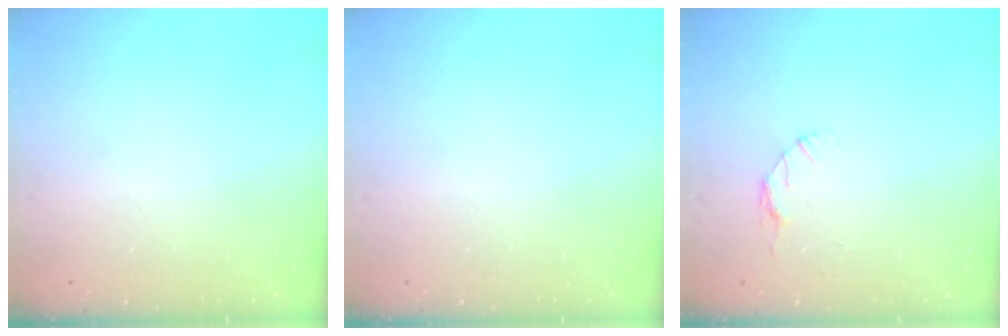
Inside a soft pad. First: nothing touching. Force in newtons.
{"total": 0.0}
{"total": 3.2, "press": 3.2, "slide": 0.4}